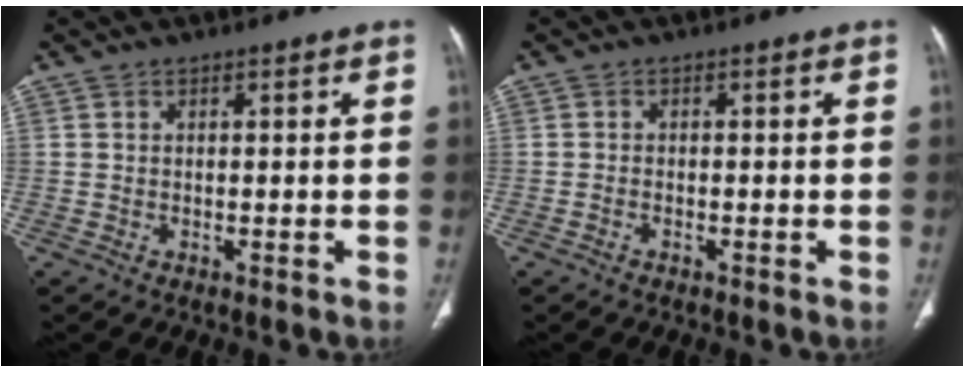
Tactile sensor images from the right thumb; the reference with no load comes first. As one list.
[{"total": 0.6, "force": [-0.4, 0.3, 0.3], "torque": [-0.003, 0.004, -0.010]}]